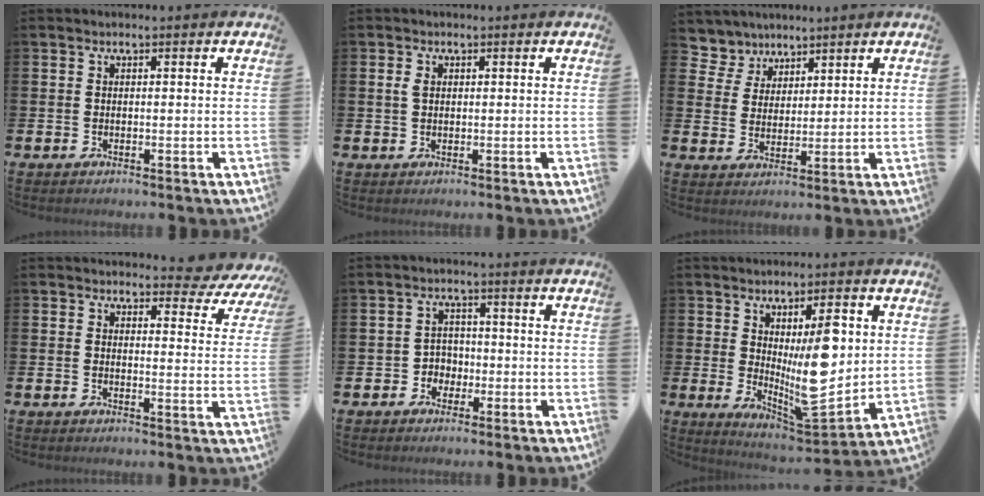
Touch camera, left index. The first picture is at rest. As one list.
[{"total": 1.7, "force": [0.8, 1.0, 1.0], "torque": [-0.009, 0.001, 0.011]}, {"total": 4.7, "force": [4.0, 2.4, -0.7], "torque": [-0.006, -0.021, 0.072]}, {"total": 3.3, "force": [3.0, 1.3, 0.6], "torque": [-0.001, -0.029, 0.045]}, {"total": 2.8, "force": [-1.3, 2.4, 0.5], "torque": [-0.014, 0.001, -0.033]}, {"total": 9.3, "force": [1.4, 3.0, 8.7], "torque": [-0.139, -0.019, 0.023]}]